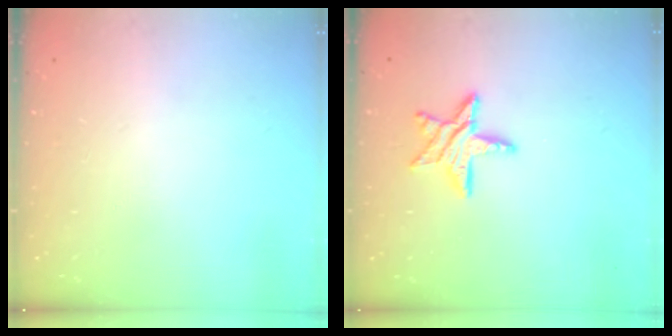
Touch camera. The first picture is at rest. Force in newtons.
{"total": 10.2, "press": 10.2, "slide": 0.9}